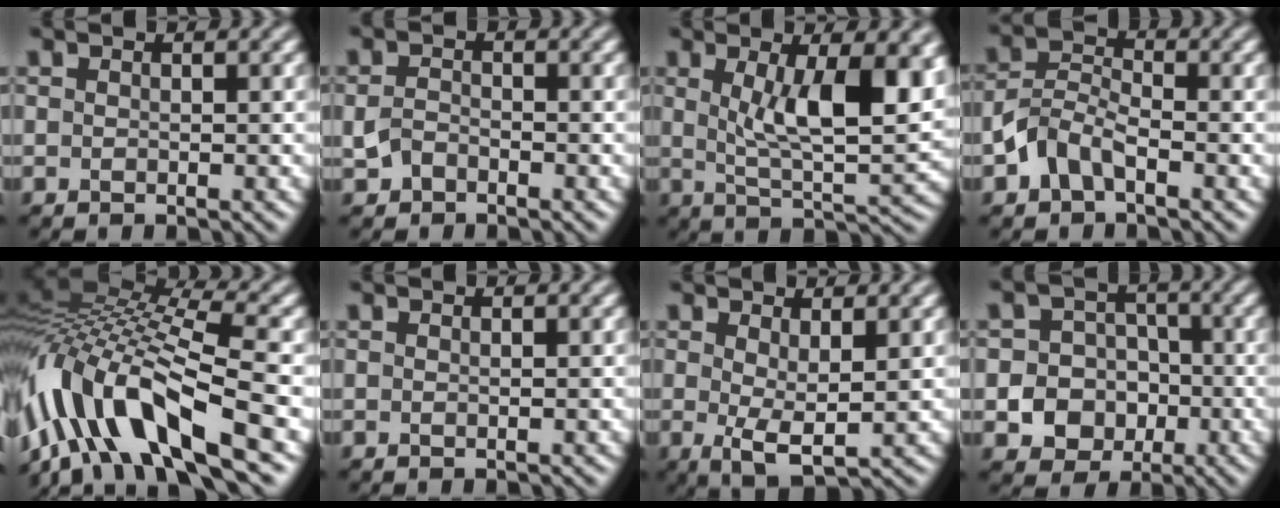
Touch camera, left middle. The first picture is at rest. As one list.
[{"total": 1.5, "force": [-0.8, 1.0, 0.7], "torque": [-0.017, 0.005, -0.020]}, {"total": 9.5, "force": [2.2, 3.0, 8.7], "torque": [-0.138, -0.011, 0.042]}, {"total": 3.8, "force": [-1.8, 2.3, 2.4], "torque": [-0.050, 0.012, -0.045]}, {"total": 12.8, "force": [-5.4, 4.8, 10.5], "torque": [-0.200, 0.015, -0.104]}, {"total": 0.0}, {"total": 3.0, "force": [0.4, 0.8, 2.8], "torque": [-0.051, -0.008, 0.010]}, {"total": 7.1, "force": [-2.2, 6.4, 2.2], "torque": [-0.023, 0.000, -0.059]}]